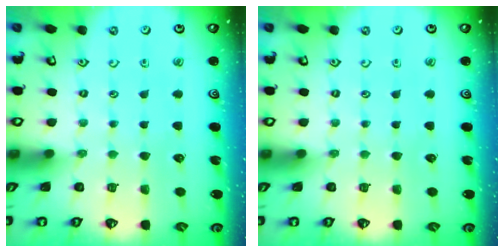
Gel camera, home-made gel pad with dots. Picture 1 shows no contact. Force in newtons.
{"total": 0.0}